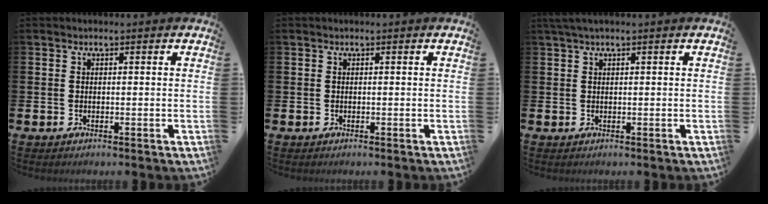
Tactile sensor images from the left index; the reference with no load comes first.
{"total": 0.0}
{"total": 1.3, "force": [0.8, 0.0, 1.0], "torque": [-0.025, 0.005, 0.016]}